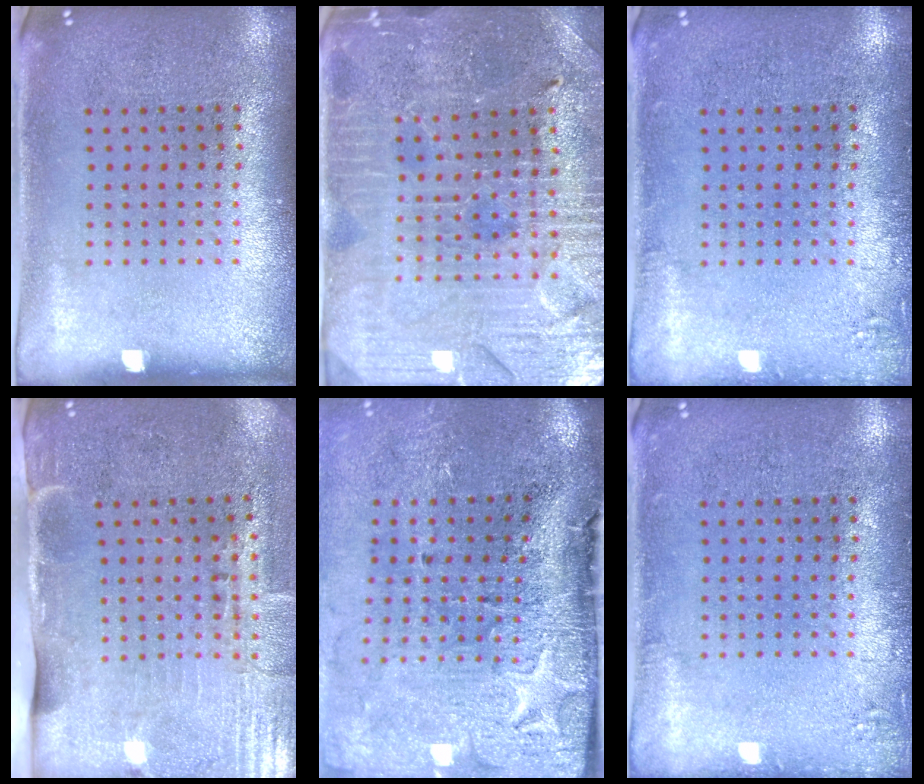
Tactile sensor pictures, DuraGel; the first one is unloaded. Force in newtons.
{"total": 3.5, "press": 3.4, "slide": 0.6}
{"total": 1.3, "press": 1.2, "slide": 0.3}
{"total": 4.5, "press": 3.7, "slide": 2.6}
{"total": 4.9, "press": 3.8, "slide": 3.1}
{"total": 1.3, "press": 1.2, "slide": 0.3}